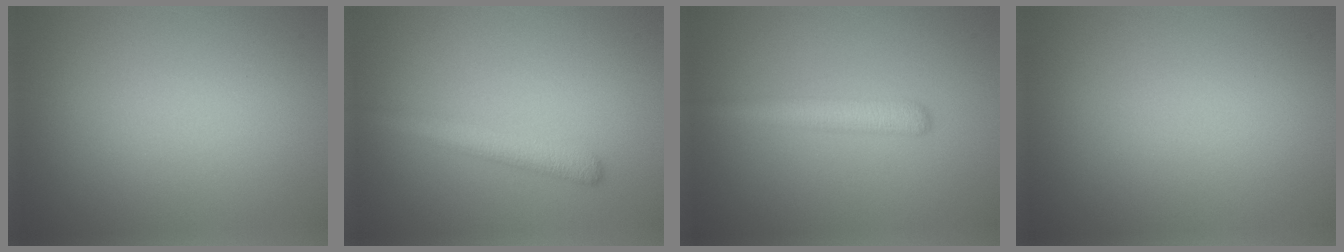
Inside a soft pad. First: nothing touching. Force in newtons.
{"total": 2.8, "press": 2.7, "slide": 0.2}
{"total": 2.7, "press": 2.7, "slide": 0.1}
{"total": 0.0}